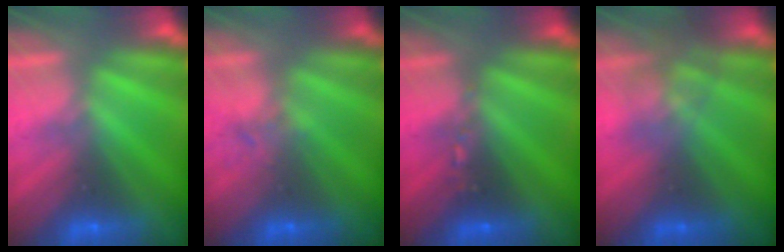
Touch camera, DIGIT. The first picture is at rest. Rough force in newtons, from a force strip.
{"total": 1.7}
{"total": 2.4}
{"total": 2.5}